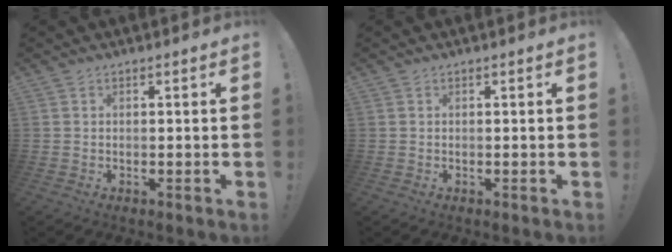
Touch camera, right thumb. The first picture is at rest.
{"total": 0.0}